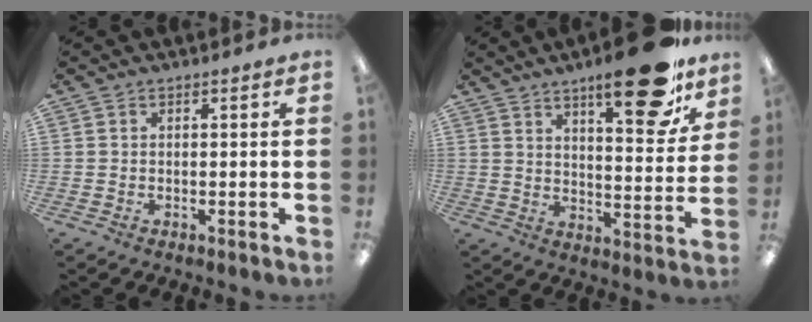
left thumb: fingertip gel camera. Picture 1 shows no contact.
{"total": 19.6, "force": [13.0, 6.7, 13.0], "torque": [-0.169, -0.082, 0.203]}